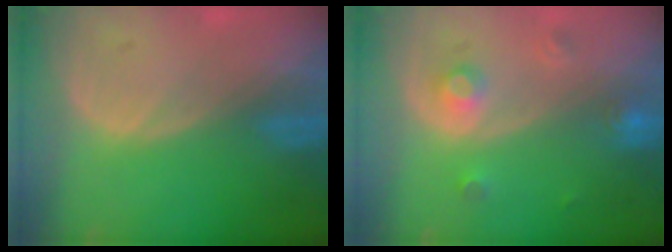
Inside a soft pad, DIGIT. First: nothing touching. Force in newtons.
{"total": 3.5, "press": 3.1, "slide": 1.7}